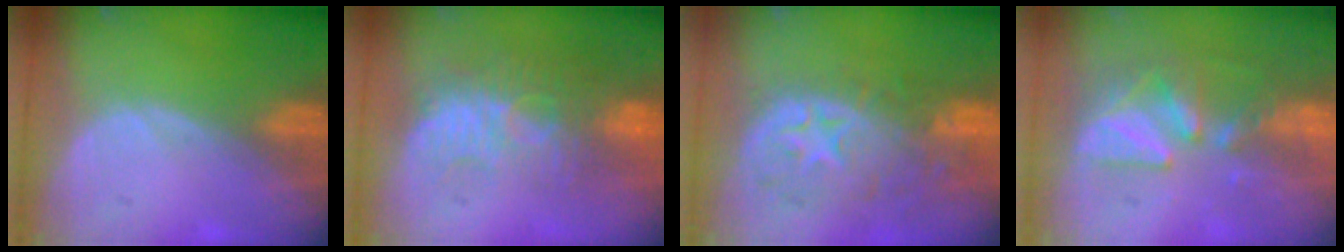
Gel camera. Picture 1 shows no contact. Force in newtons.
{"total": 9.1, "press": 8.7, "slide": 2.9}
{"total": 11.0, "press": 9.7, "slide": 5.2}
{"total": 8.6, "press": 7.7, "slide": 3.8}